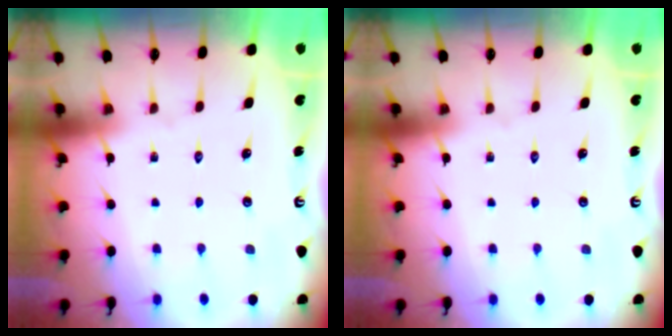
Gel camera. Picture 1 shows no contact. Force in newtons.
{"total": 0.0}